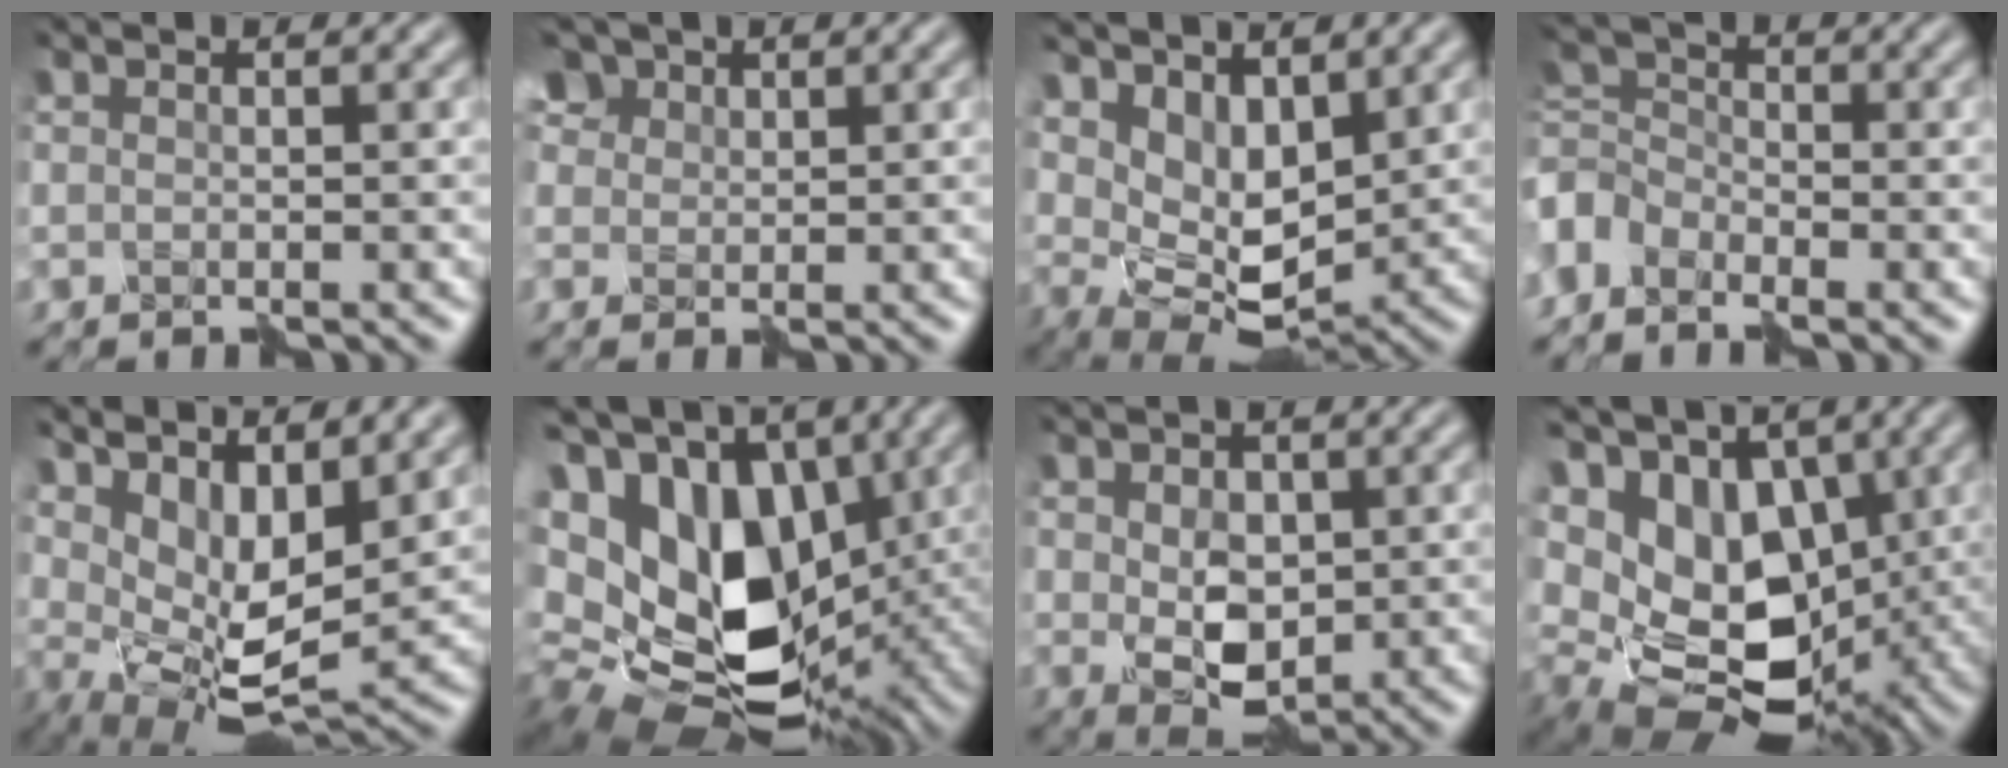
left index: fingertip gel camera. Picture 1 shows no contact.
{"total": 6.3, "force": [3.8, 4.1, 3.0], "torque": [-0.115, 0.003, 0.076]}
{"total": 5.3, "force": [2.1, 2.9, 3.8], "torque": [-0.082, -0.015, 0.042]}
{"total": 4.8, "force": [-3.9, 2.2, 1.8], "torque": [-0.042, 0.009, -0.091]}
{"total": 7.4, "force": [2.7, 3.4, 6.1], "torque": [-0.125, -0.016, 0.063]}
{"total": 20.0, "force": [1.7, 14.1, 14.1], "torque": [-0.296, -0.012, 0.070]}
{"total": 3.7, "force": [-0.8, 2.4, 2.7], "torque": [-0.058, -0.009, -0.003]}
{"total": 15.5, "force": [1.6, 10.9, 10.9], "torque": [-0.232, -0.002, 0.049]}